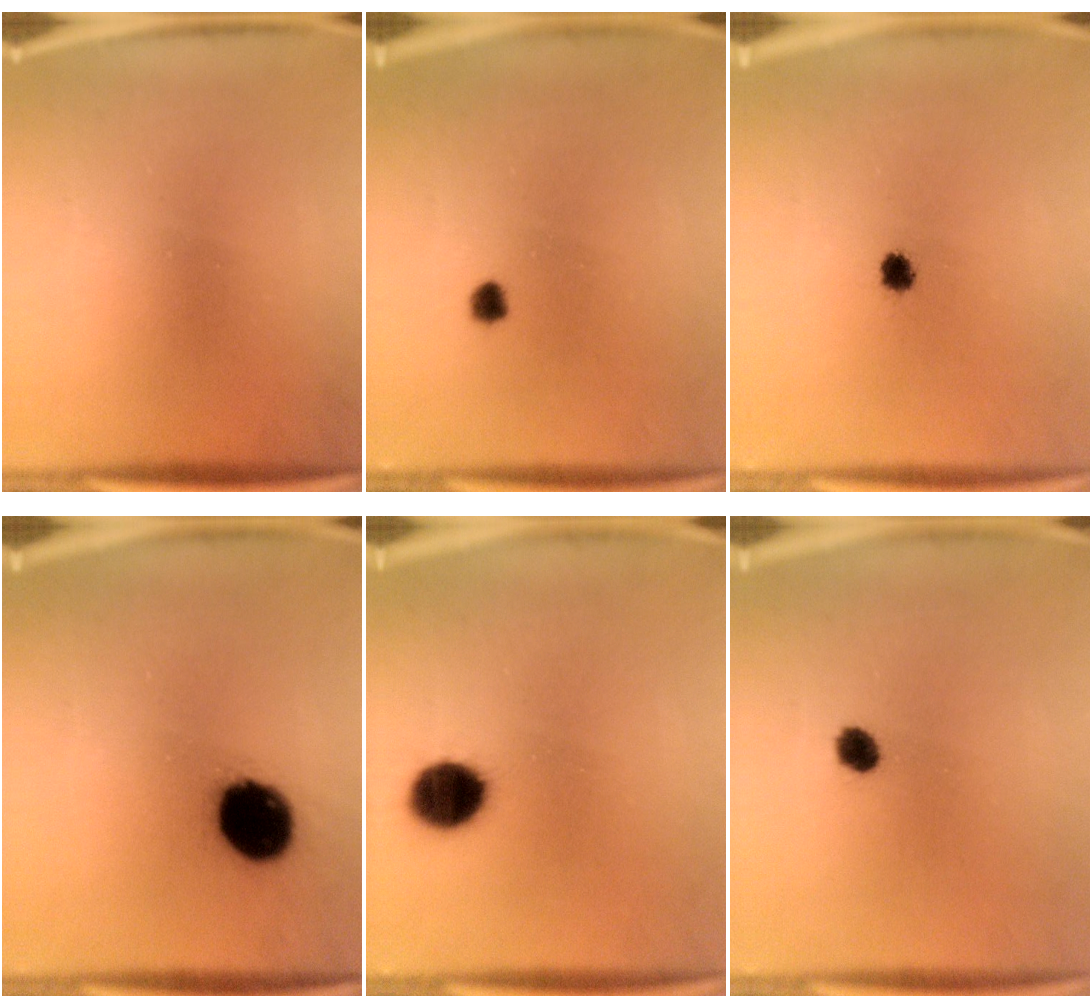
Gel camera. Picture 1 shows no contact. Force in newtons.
{"total": 1.9}
{"total": 2.4}
{"total": 14.8}
{"total": 9.3}
{"total": 2.9}